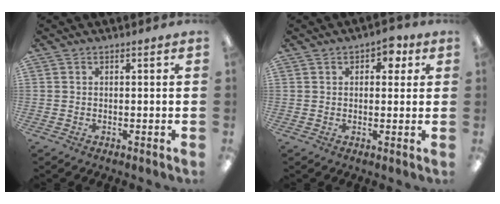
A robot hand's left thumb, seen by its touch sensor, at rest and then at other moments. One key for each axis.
{"total": 4.5, "fx": 1.8, "fy": 2.9, "fz": 3.0, "tx": -0.029, "ty": -0.002, "tz": 0.025}